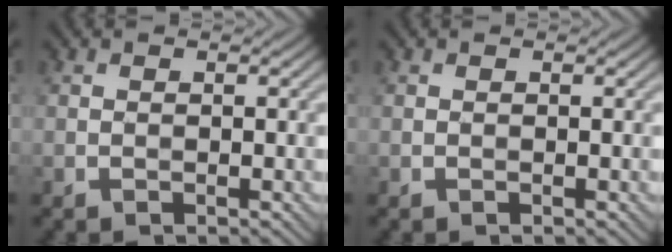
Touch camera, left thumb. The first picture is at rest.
{"total": 0.0}